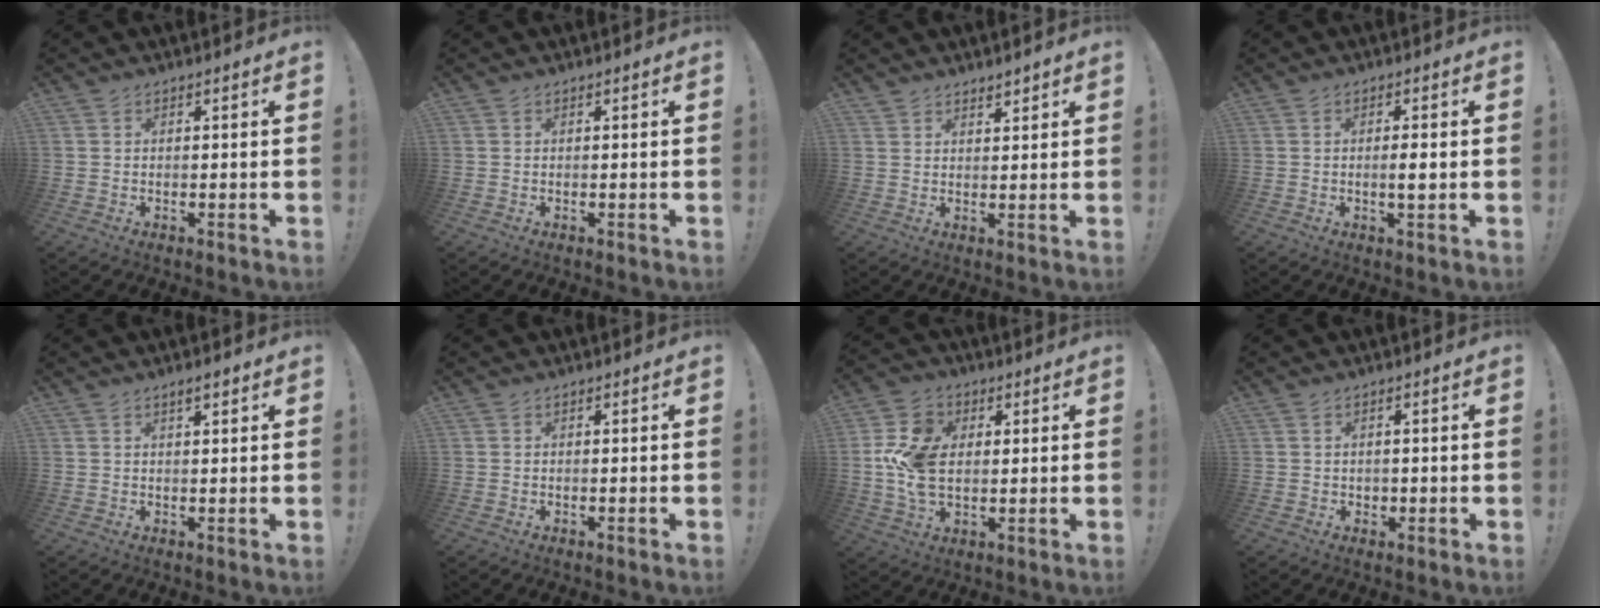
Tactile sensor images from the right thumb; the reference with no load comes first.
{"total": 0.0}
{"total": 2.7, "force": [2.6, 0.8, 0.2], "torque": [0.008, -0.020, 0.047]}
{"total": 2.6, "force": [-0.3, 0.2, 2.6], "torque": [-0.037, -0.005, -0.010]}
{"total": 2.4, "force": [1.7, 0.6, 1.6], "torque": [-0.017, -0.004, 0.026]}
{"total": 0.0}
{"total": 13.4, "force": [0.6, 9.5, 9.5], "torque": [-0.194, 0.002, 0.015]}
{"total": 1.2, "force": [0.2, 1.2, 0.2], "torque": [0.005, -0.001, 0.001]}